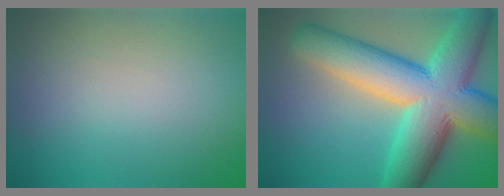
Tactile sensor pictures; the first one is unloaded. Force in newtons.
{"total": 14.0, "press": 14.0, "slide": 0.7}